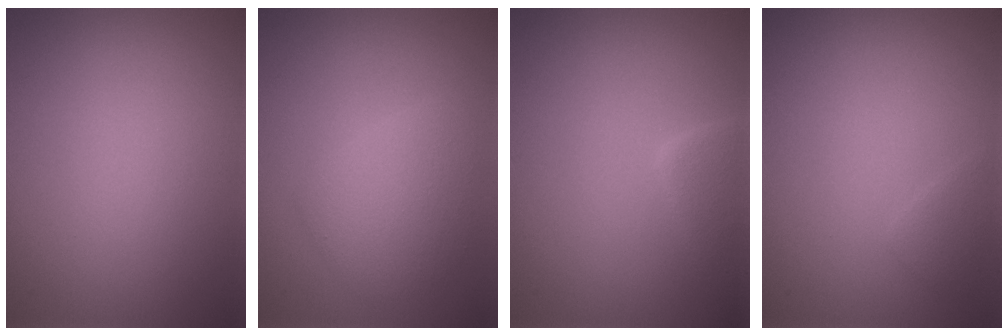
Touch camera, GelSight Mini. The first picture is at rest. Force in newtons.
{"total": 2.9, "press": 2.9, "slide": 0.0}
{"total": 3.3, "press": 3.3, "slide": 0.3}
{"total": 1.1, "press": 1.1, "slide": 0.0}